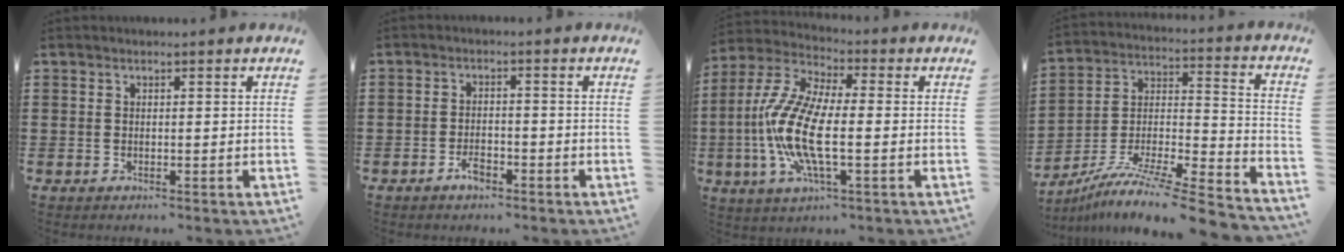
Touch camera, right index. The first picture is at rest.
{"total": 2.8, "force": [-1.8, 1.1, 1.9], "torque": [-0.041, -0.001, -0.035]}
{"total": 11.9, "force": [-2.3, 3.9, 11.0], "torque": [-0.261, -0.019, -0.050]}
{"total": 9.0, "force": [-7.4, 0.6, 5.0], "torque": [-0.089, 0.000, -0.151]}